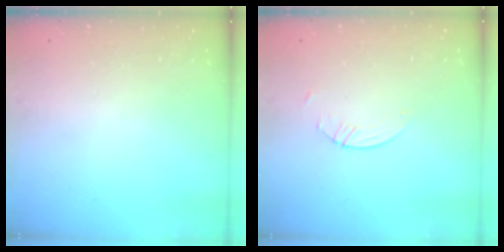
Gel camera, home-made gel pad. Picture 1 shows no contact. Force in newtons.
{"total": 0.8, "press": 0.8, "slide": 0.2}